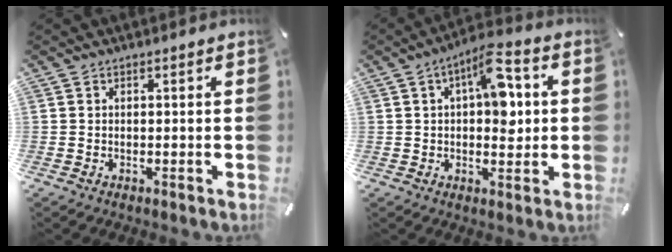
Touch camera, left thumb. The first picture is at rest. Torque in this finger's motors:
{"motor_torque": [0.27, 0.20, 0.56, 0.36, 0.10]}